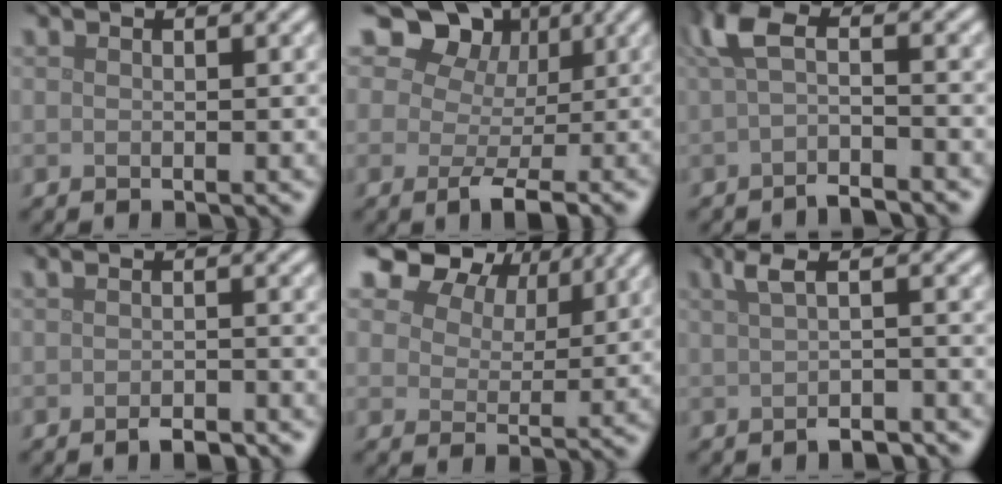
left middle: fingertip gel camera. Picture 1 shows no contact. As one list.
[{"total": 6.9, "force": [2.5, 4.9, 4.1], "torque": [-0.038, 0.000, 0.032]}, {"total": 3.8, "force": [-1.1, 1.0, 3.4], "torque": [-0.068, -0.007, -0.026]}, {"total": 1.9, "force": [-1.3, 0.6, 1.3], "torque": [-0.021, -0.003, -0.021]}, {"total": 10.0, "force": [7.2, 5.3, 4.6], "torque": [-0.107, 0.006, 0.115]}, {"total": 2.9, "force": [-0.4, 0.8, 2.8], "torque": [-0.047, -0.001, -0.005]}]